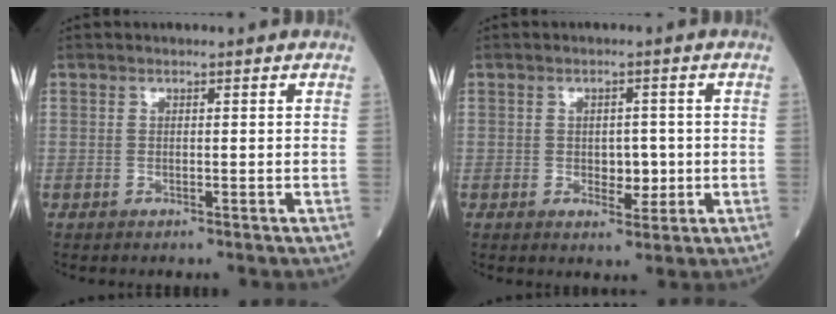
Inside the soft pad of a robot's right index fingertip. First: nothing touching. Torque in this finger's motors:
{"motor_torque": [0.04, -0.05, 0.06, 0.03]}